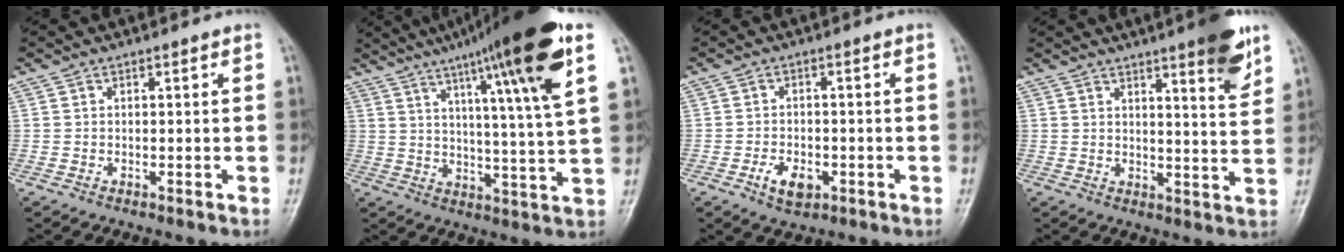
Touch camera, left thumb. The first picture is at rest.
{"total": 21.0, "force": [11.2, 1.2, 17.7], "torque": [-0.259, -0.027, 0.162]}
{"total": 4.6, "force": [-1.9, 2.8, 3.1], "torque": [-0.051, 0.003, -0.028]}
{"total": 9.0, "force": [5.7, 1.1, 6.9], "torque": [-0.081, -0.034, 0.074]}